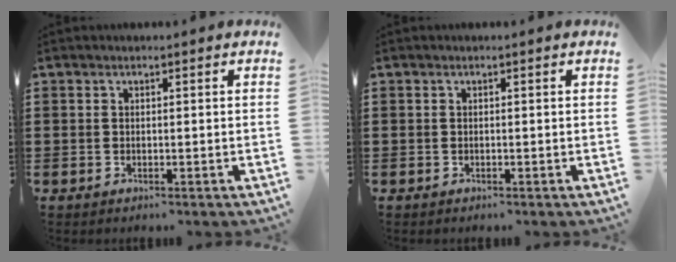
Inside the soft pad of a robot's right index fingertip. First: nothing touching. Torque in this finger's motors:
{"motor_torque": [-1.07, 1.07, -0.09, -0.09]}